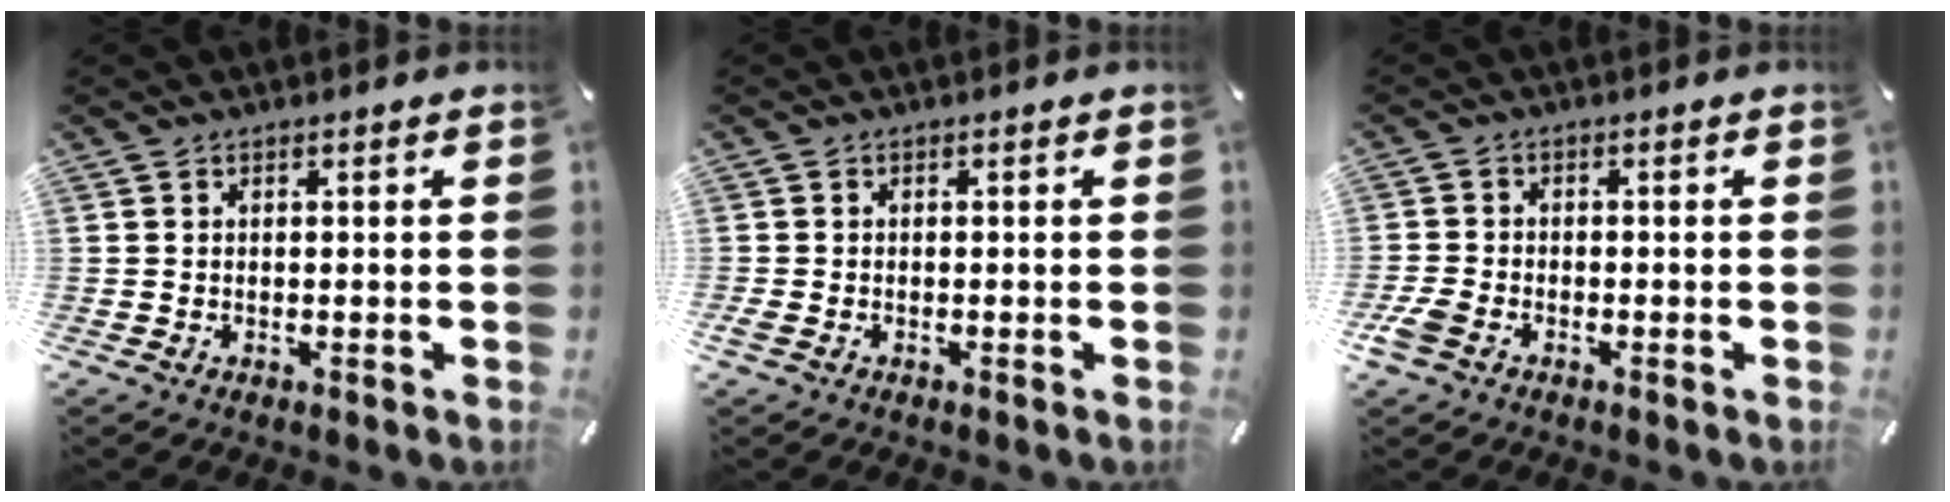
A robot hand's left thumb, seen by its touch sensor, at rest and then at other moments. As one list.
[{"total": 1.1, "force": [-0.6, 0.7, 0.7], "torque": [-0.018, -0.002, -0.012]}, {"total": 3.9, "force": [-2.2, 2.6, 2.0], "torque": [-0.049, 0.007, -0.043]}]